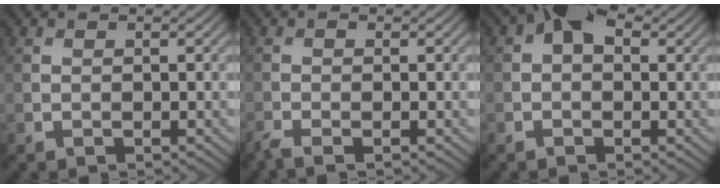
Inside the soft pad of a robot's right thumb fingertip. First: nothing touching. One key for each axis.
{"total": 1.6, "fx": -1.3, "fy": 0.1, "fz": 0.9, "tx": -0.025, "ty": -0.003, "tz": -0.033}
{"total": 4.9, "fx": 1.5, "fy": 3.0, "fz": 3.6, "tx": -0.053, "ty": 0.016, "tz": 0.005}